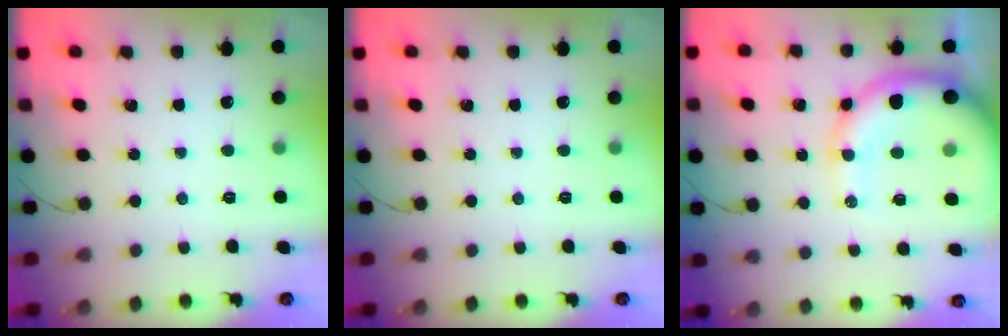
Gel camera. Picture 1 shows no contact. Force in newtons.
{"total": 0.0}
{"total": 15.1, "press": 14.6, "slide": 3.8}